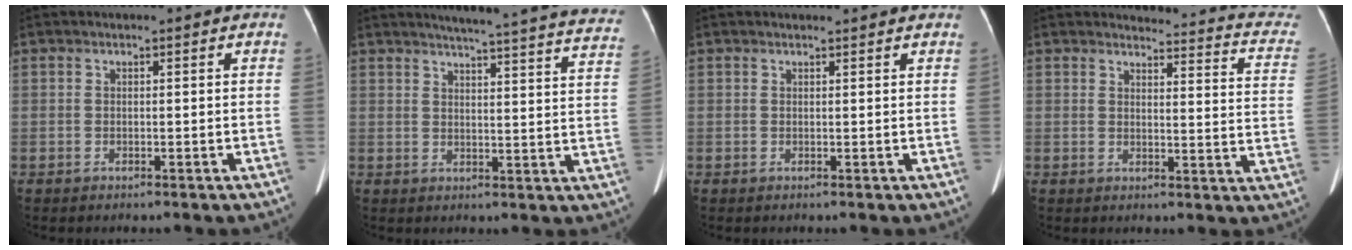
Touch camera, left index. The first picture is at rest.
{"total": 25.0, "force": [23.2, 1.1, 9.3], "torque": [-0.123, -0.073, 0.252]}
{"total": 2.5, "force": [2.4, 0.2, 0.6], "torque": [-0.013, 0.015, 0.025]}
{"total": 14.6, "force": [13.9, 2.6, 3.6], "torque": [-0.005, -0.073, 0.111]}